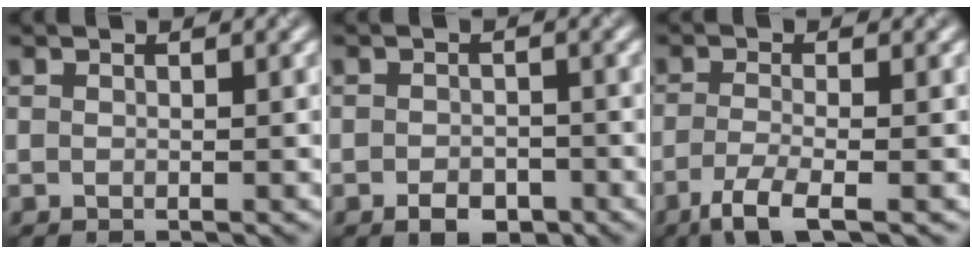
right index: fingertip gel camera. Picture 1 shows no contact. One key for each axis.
{"total": 2.6, "fx": -1.4, "fy": 1.7, "fz": 1.5, "tx": -0.019, "ty": 0.000, "tz": -0.027}
{"total": 3.6, "fx": -1.9, "fy": 0.7, "fz": 2.9, "tx": -0.060, "ty": -0.007, "tz": -0.050}